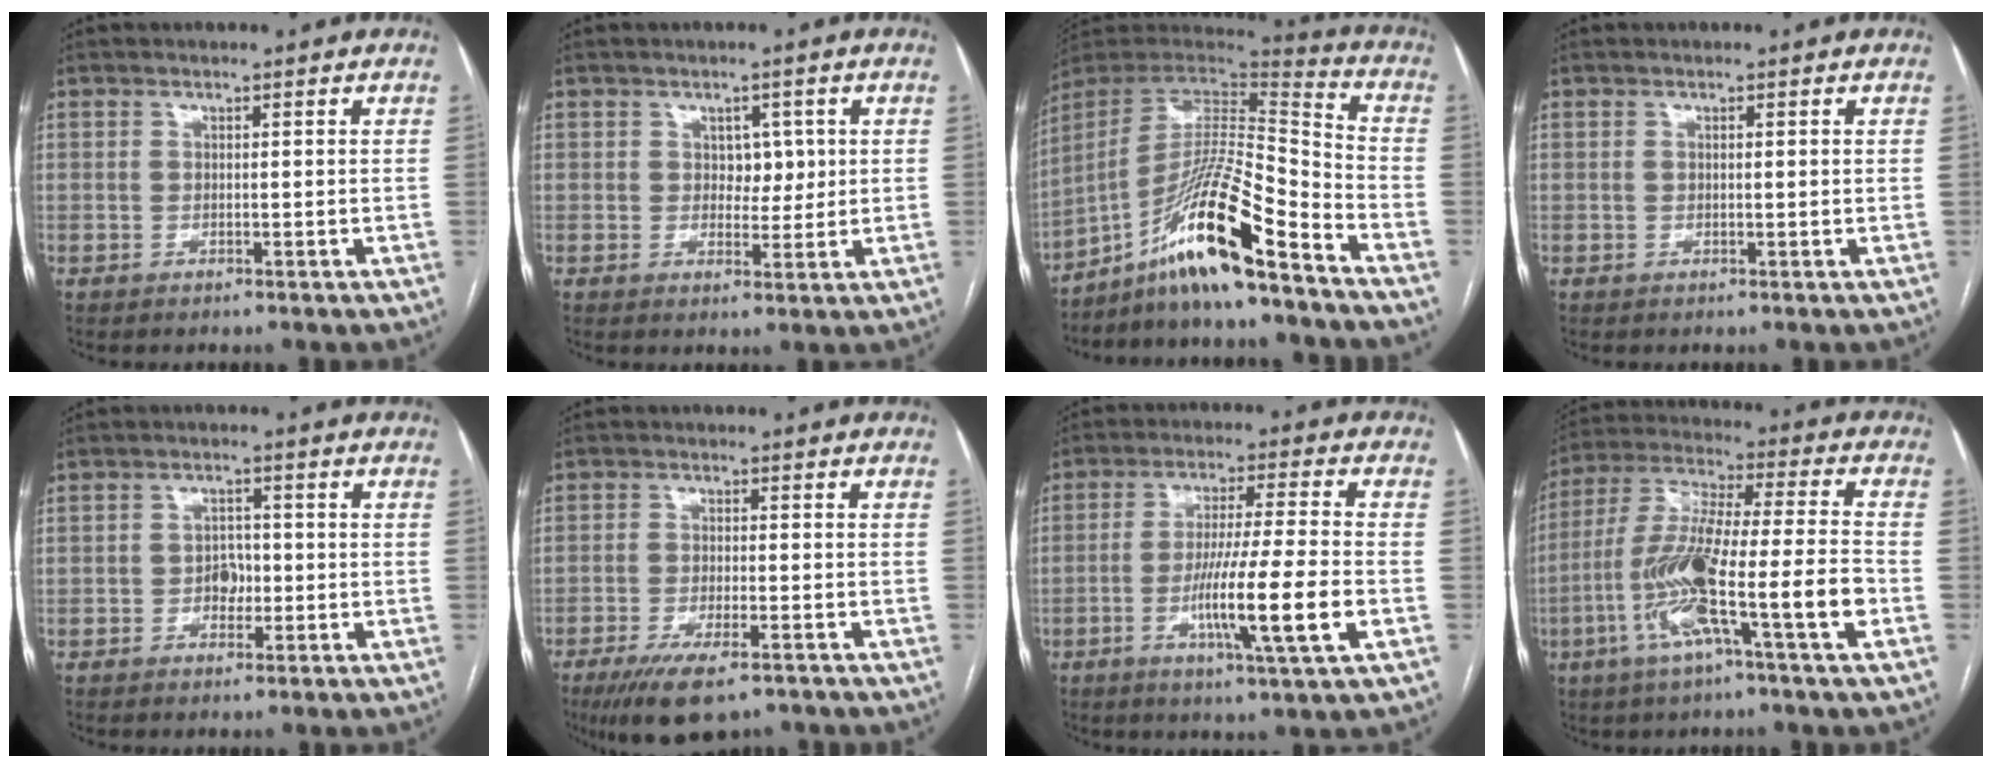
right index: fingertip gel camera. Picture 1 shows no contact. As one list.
[{"total": 3.3, "force": [0.8, 2.3, 2.2], "torque": [-0.022, 0.003, 0.014]}, {"total": 17.5, "force": [-11.6, 0.7, 13.1], "torque": [-0.254, 0.002, -0.207]}, {"total": 0.7, "force": [0.2, 0.1, 0.6], "torque": [-0.012, 0.000, 0.002]}, {"total": 3.0, "force": [-0.7, 2.1, 2.0], "torque": [-0.025, 0.007, -0.011]}, {"total": 9.3, "force": [-6.5, 2.4, 6.2], "torque": [-0.105, -0.017, -0.102]}, {"total": 12.9, "force": [-3.8, -0.5, 12.3], "torque": [-0.222, -0.015, -0.071]}, {"total": 16.7, "force": [-6.0, 0.3, 15.6], "torque": [-0.302, -0.003, -0.112]}]